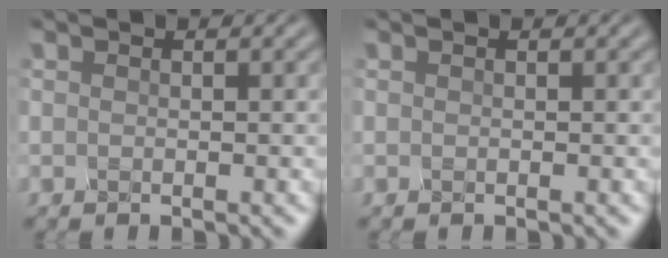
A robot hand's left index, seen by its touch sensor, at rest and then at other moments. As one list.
[{"total": 0.0}]